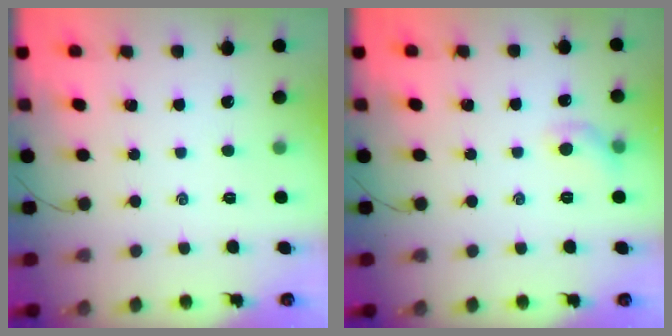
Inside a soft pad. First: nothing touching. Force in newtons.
{"total": 6.5, "press": 6.4, "slide": 1.3}